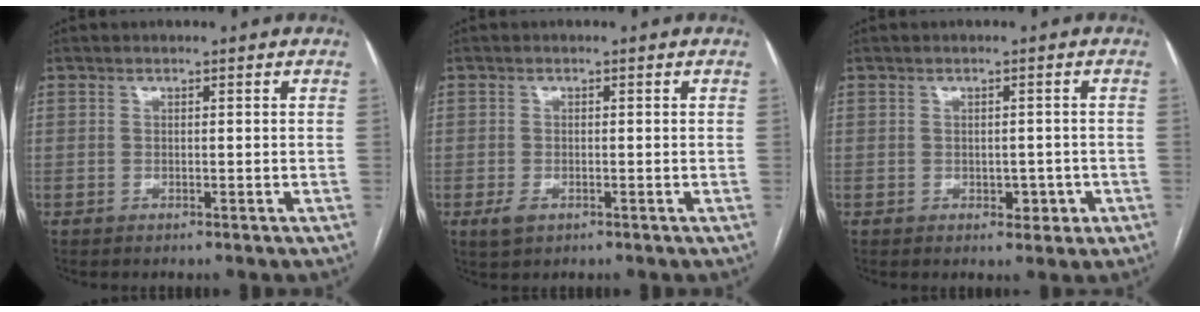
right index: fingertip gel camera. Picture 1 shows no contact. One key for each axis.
{"total": 2.1, "fx": -1.0, "fy": 1.3, "fz": 1.4, "tx": -0.027, "ty": 0.000, "tz": -0.009}
{"total": 2.8, "fx": -0.9, "fy": 1.9, "fz": 1.9, "tx": -0.017, "ty": 0.006, "tz": -0.004}